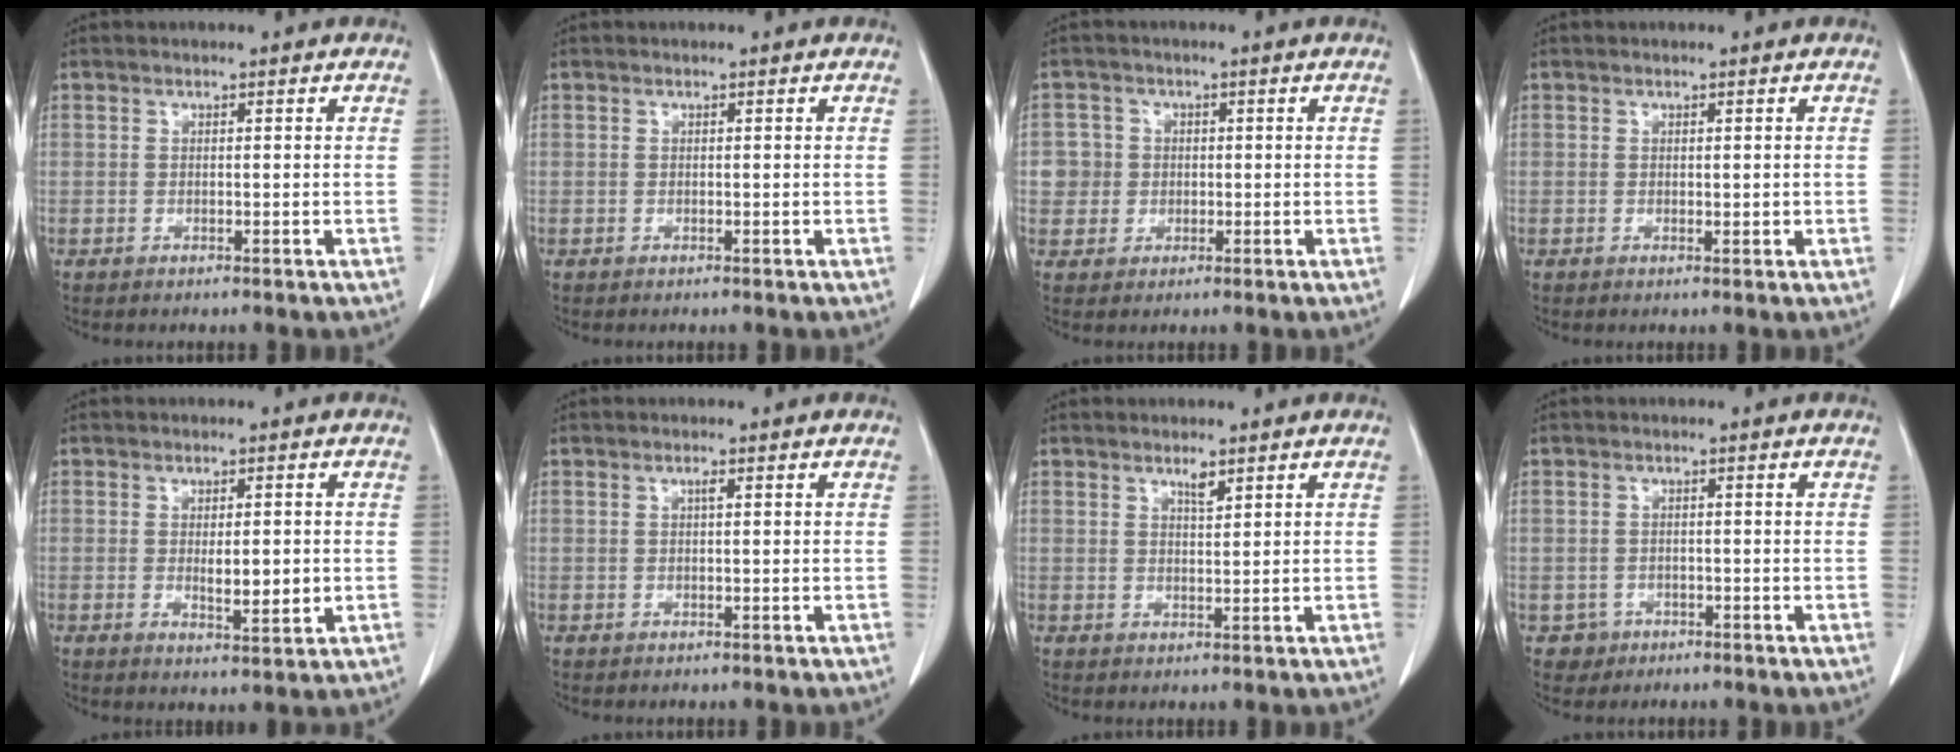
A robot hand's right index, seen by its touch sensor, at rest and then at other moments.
{"total": 0.0}
{"total": 3.8, "force": [0.1, 3.8, -0.1], "torque": [0.015, 0.010, 0.004]}
{"total": 0.7, "force": [0.0, 0.4, 0.6], "torque": [-0.006, -0.002, 0.003]}
{"total": 4.6, "force": [-0.3, 1.4, 4.4], "torque": [-0.067, -0.008, 0.001]}
{"total": 0.6, "force": [0.2, 0.1, 0.6], "torque": [-0.012, 0.001, 0.003]}
{"total": 1.7, "force": [1.2, 0.2, 1.2], "torque": [-0.024, -0.003, 0.024]}
{"total": 2.1, "force": [-1.0, 1.8, -0.1], "torque": [0.005, 0.010, -0.015]}